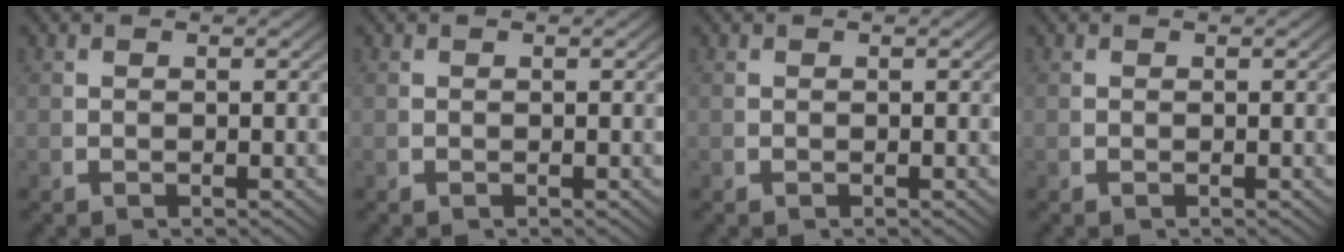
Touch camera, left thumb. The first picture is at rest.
{"total": 0.0}
{"total": 0.0}
{"total": 0.0}